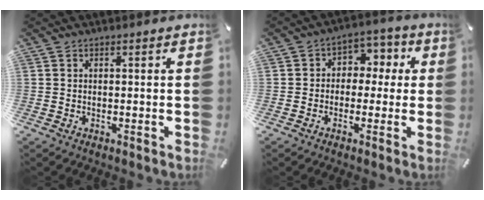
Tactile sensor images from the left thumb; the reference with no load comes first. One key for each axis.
{"total": 5.7, "fx": -1.3, "fy": 5.0, "fz": 2.3, "tx": -0.023, "ty": 0.021, "tz": -0.033}